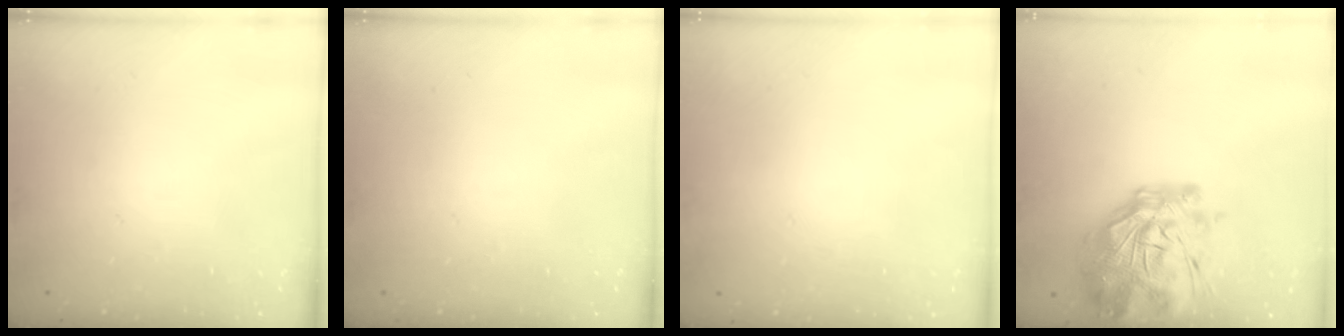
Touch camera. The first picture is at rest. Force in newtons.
{"total": 0.0}
{"total": 1.7, "press": 1.7, "slide": 0.2}
{"total": 10.1, "press": 9.4, "slide": 3.7}